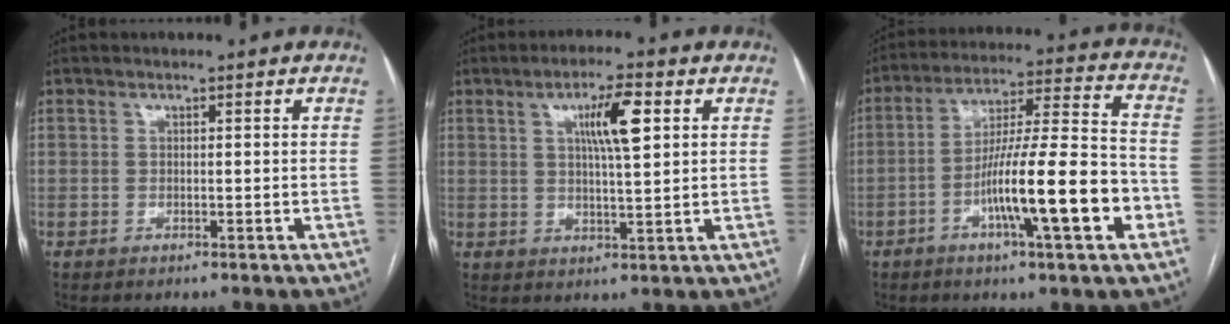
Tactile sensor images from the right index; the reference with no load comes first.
{"total": 7.0, "force": [2.5, 0.9, 6.5], "torque": [-0.115, 0.007, 0.042]}
{"total": 16.4, "force": [-5.7, 1.1, 15.4], "torque": [-0.256, 0.002, -0.093]}